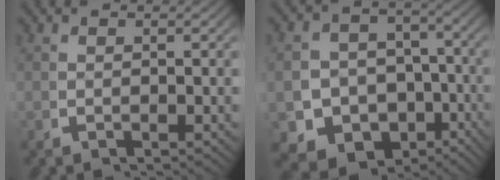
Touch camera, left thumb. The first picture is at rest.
{"total": 16.1, "force": [-7.2, 13.1, 5.9], "torque": [-0.134, -0.082, -0.103]}